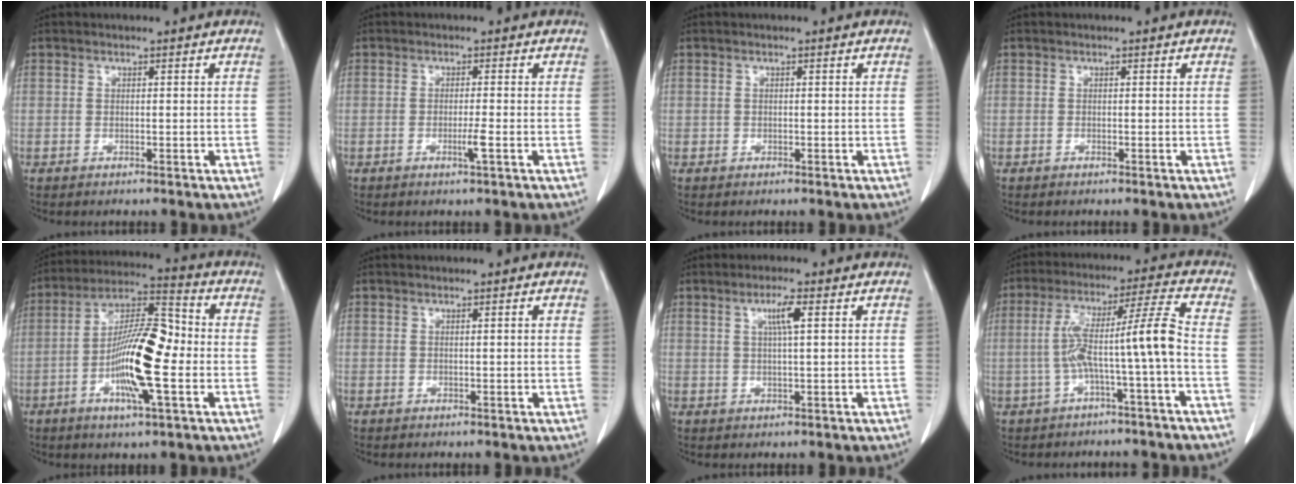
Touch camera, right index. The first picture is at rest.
{"total": 1.9, "force": [-0.7, -0.4, 1.7], "torque": [-0.034, -0.003, -0.011]}
{"total": 0.0}
{"total": 0.0}
{"total": 14.4, "force": [-2.7, 3.0, 13.8], "torque": [-0.252, 0.012, -0.047]}
{"total": 0.6, "force": [0.2, -0.1, 0.5], "torque": [-0.010, 0.003, 0.005]}
{"total": 3.5, "force": [1.3, 0.0, 3.3], "torque": [-0.060, 0.002, 0.023]}
{"total": 9.3, "force": [-1.9, -1.1, 9.0], "torque": [-0.166, 0.038, -0.028]}